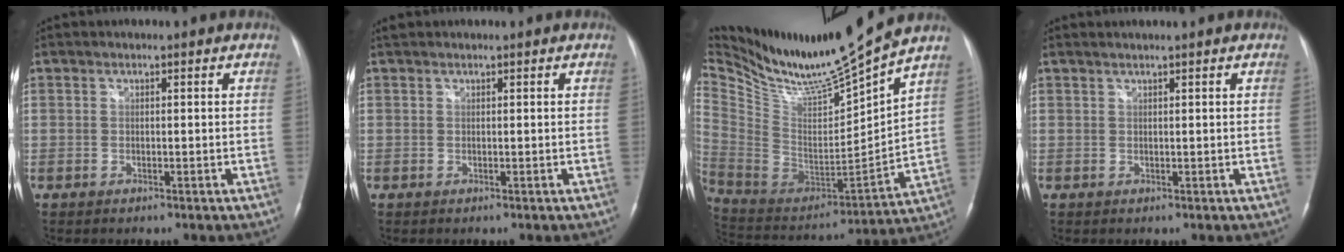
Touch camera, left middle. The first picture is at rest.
{"total": 0.7, "force": [0.6, 0.3, 0.1], "torque": [-0.012, 0.017, 0.015]}
{"total": 19.8, "force": [17.5, -0.8, 9.4], "torque": [-0.181, -0.060, 0.312]}
{"total": 1.3, "force": [1.1, -0.3, 0.6], "torque": [-0.014, 0.010, 0.025]}